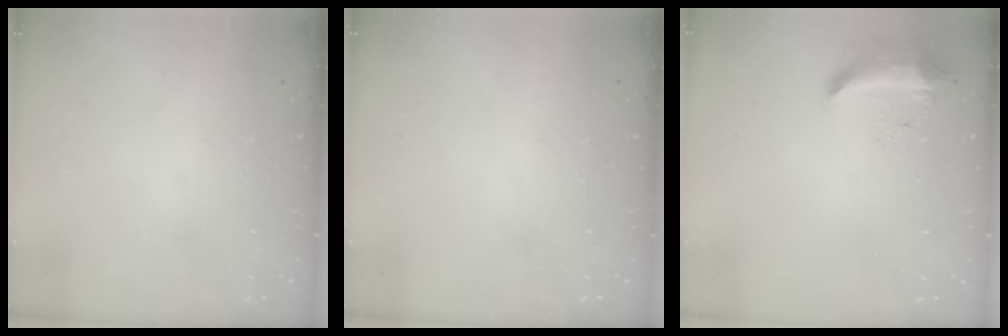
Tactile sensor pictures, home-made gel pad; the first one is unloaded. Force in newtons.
{"total": 0.0}
{"total": 8.3, "press": 8.3, "slide": 0.1}